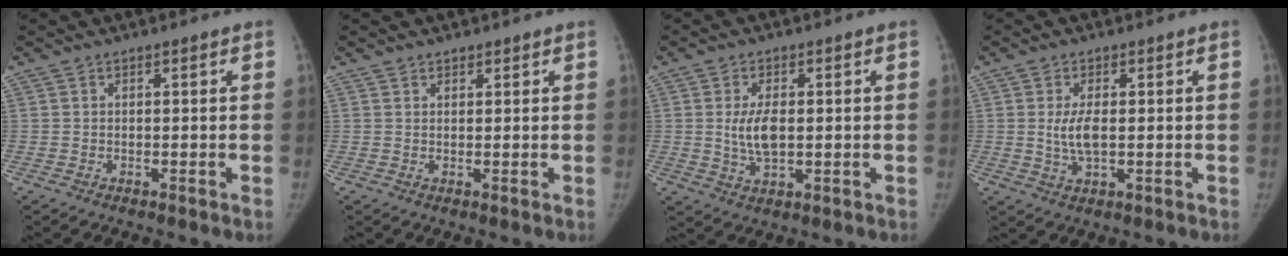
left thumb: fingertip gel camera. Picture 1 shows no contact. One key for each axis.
{"total": 1.1, "fx": 0.9, "fy": 0.7, "fz": -0.1, "tx": 0.020, "ty": -0.005, "tz": 0.008}
{"total": 5.9, "fx": 0.2, "fy": 3.2, "fz": 5.0, "tx": -0.088, "ty": -0.004, "tz": 0.007}
{"total": 4.4, "fx": 0.2, "fy": 2.1, "fz": 3.8, "tx": -0.074, "ty": -0.007, "tz": 0.005}